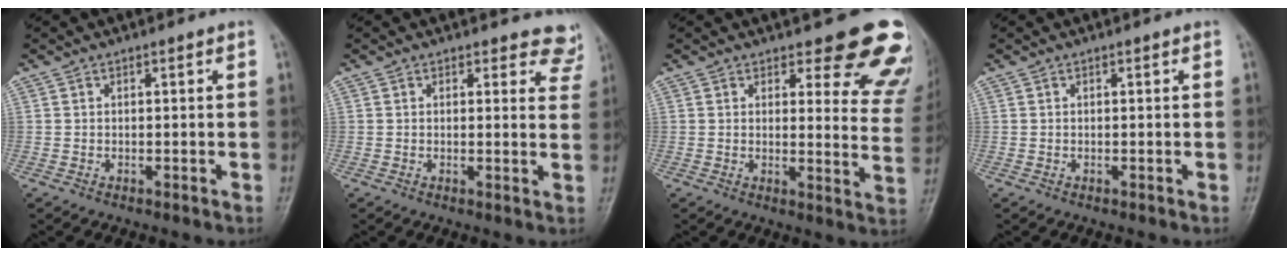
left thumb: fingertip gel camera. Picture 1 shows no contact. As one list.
[{"total": 6.2, "force": [5.6, 2.6, 0.4], "torque": [0.044, -0.028, 0.032]}, {"total": 14.8, "force": [11.4, 5.2, 7.9], "torque": [-0.034, -0.077, 0.109]}, {"total": 0.0}]